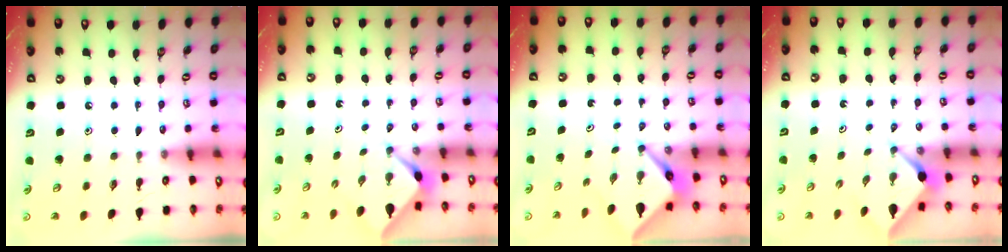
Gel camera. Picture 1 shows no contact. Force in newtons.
{"total": 2.4, "press": 2.4, "slide": 0.1}
{"total": 4.3, "press": 4.3, "slide": 0.2}
{"total": 2.5, "press": 2.5, "slide": 0.3}